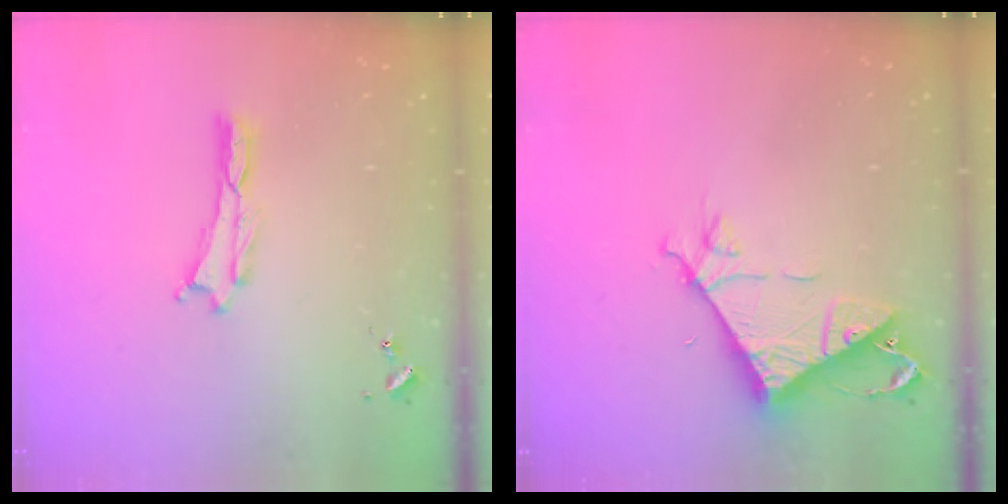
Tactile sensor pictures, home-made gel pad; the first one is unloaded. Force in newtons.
{"total": 7.7, "press": 7.7, "slide": 0.6}